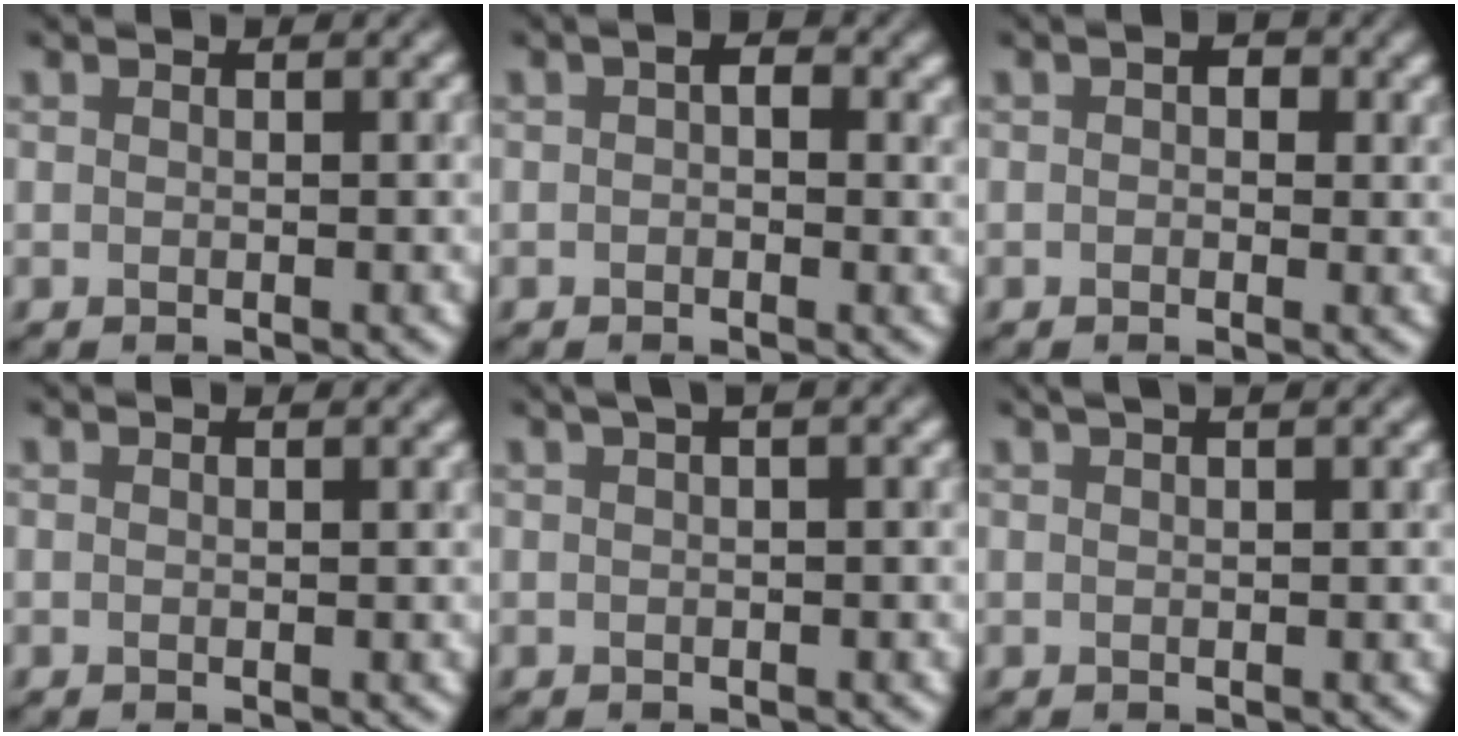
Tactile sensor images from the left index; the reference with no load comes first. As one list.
[{"total": 2.2, "force": [0.5, 1.2, 1.7], "torque": [-0.022, 0.008, 0.004]}, {"total": 1.6, "force": [0.5, 1.0, 1.1], "torque": [-0.008, 0.003, 0.003]}, {"total": 0.0}, {"total": 2.8, "force": [1.2, 0.9, 2.5], "torque": [-0.026, 0.007, 0.004]}, {"total": 1.8, "force": [1.0, 0.4, 1.4], "torque": [-0.021, 0.002, 0.005]}]